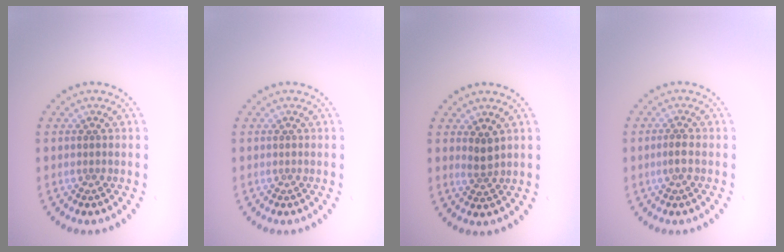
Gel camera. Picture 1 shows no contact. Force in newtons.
{"total": 0.0}
{"total": 1.5, "press": 1.2, "slide": 0.9}
{"total": 1.0, "press": 0.9, "slide": 0.4}